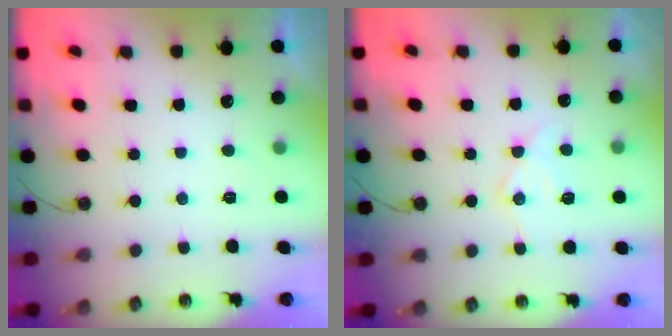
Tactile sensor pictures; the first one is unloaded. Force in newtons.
{"total": 11.2, "press": 11.2, "slide": 0.8}